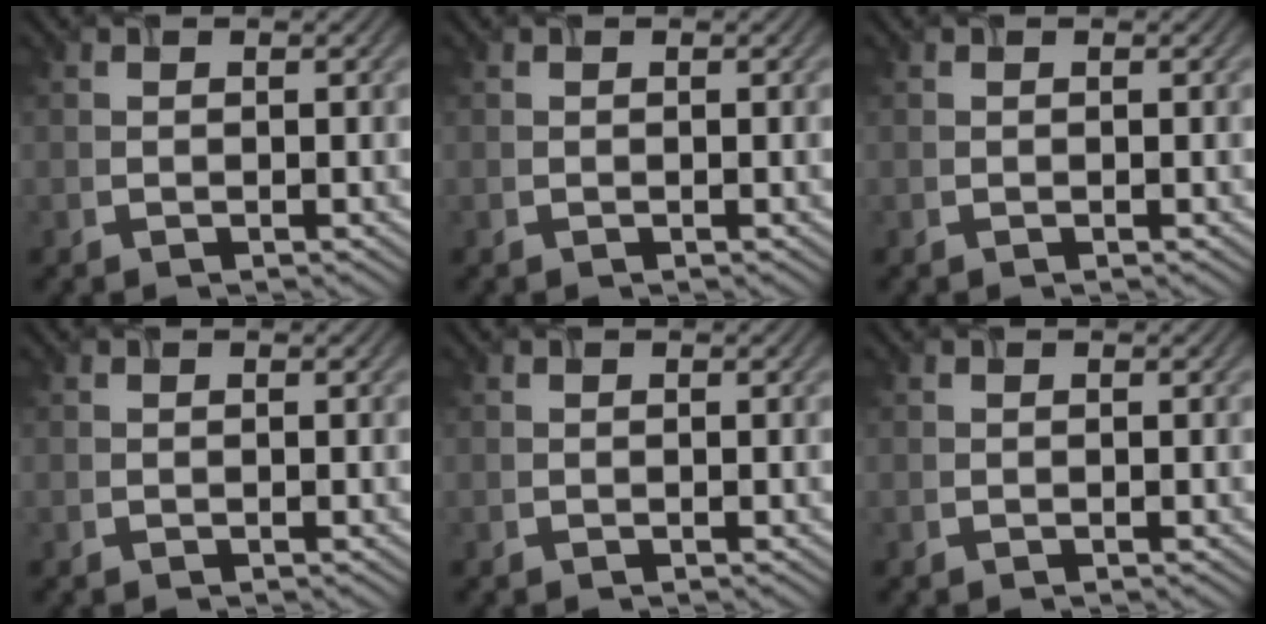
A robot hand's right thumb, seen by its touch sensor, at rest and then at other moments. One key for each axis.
{"total": 0.0}
{"total": 0.0}
{"total": 0.0}
{"total": 0.0}
{"total": 0.0}